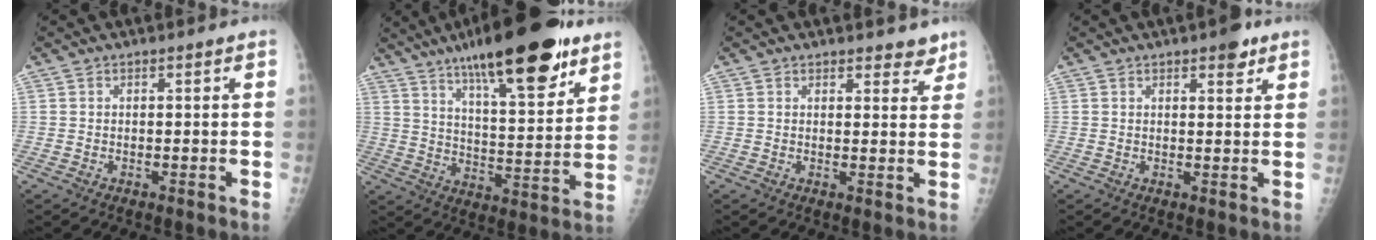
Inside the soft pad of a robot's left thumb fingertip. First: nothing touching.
{"total": 23.1, "force": [14.8, 6.1, 16.6], "torque": [-0.235, -0.058, 0.233]}
{"total": 3.9, "force": [3.3, 1.7, 1.4], "torque": [0.011, -0.019, 0.040]}
{"total": 3.8, "force": [2.4, 1.5, 2.5], "torque": [-0.020, -0.011, 0.030]}